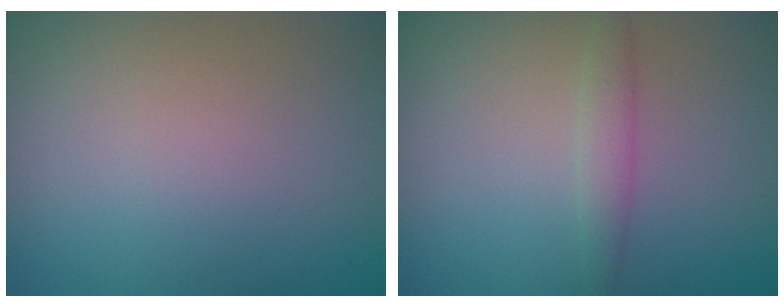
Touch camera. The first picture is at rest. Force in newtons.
{"total": 1.7, "press": 1.7, "slide": 0.1}